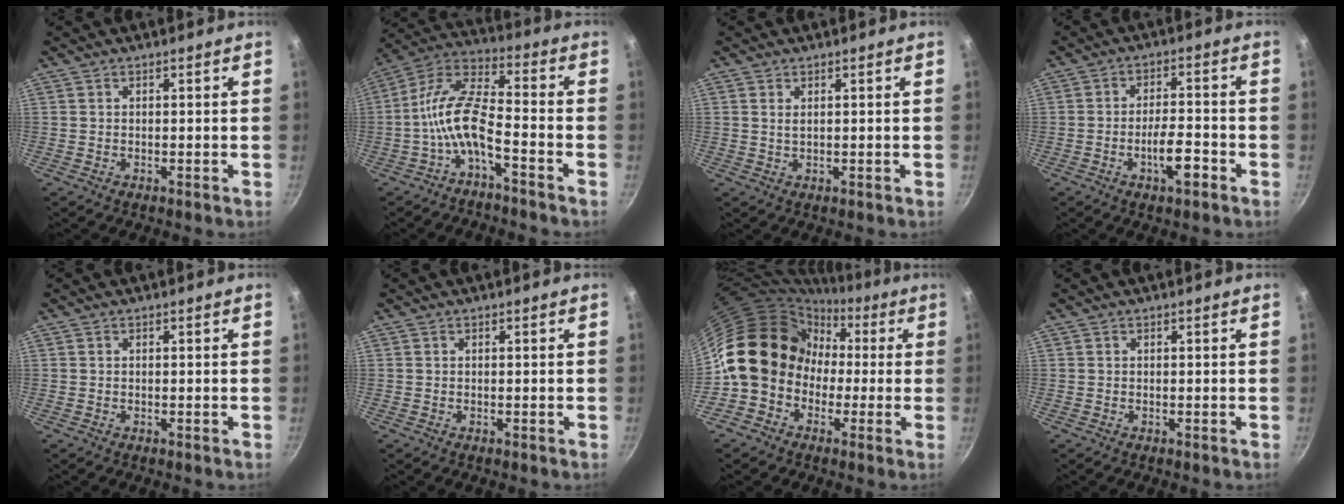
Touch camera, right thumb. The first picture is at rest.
{"total": 11.0, "force": [-4.6, 3.9, 9.3], "torque": [-0.197, 0.054, -0.099]}
{"total": 1.3, "force": [0.4, 0.6, 1.1], "torque": [-0.020, 0.000, 0.008]}
{"total": 6.9, "force": [-3.1, 2.2, 5.7], "torque": [-0.084, 0.024, -0.053]}
{"total": 0.0}
{"total": 0.0}
{"total": 16.3, "force": [-1.3, 14.1, 8.2], "torque": [-0.094, 0.056, -0.035]}
{"total": 0.0}